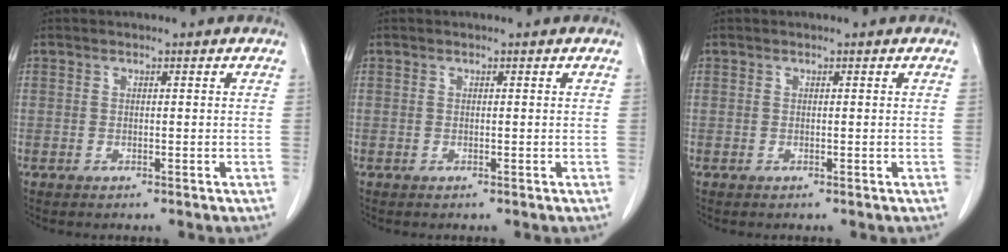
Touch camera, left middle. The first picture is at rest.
{"total": 0.0}
{"total": 0.0}